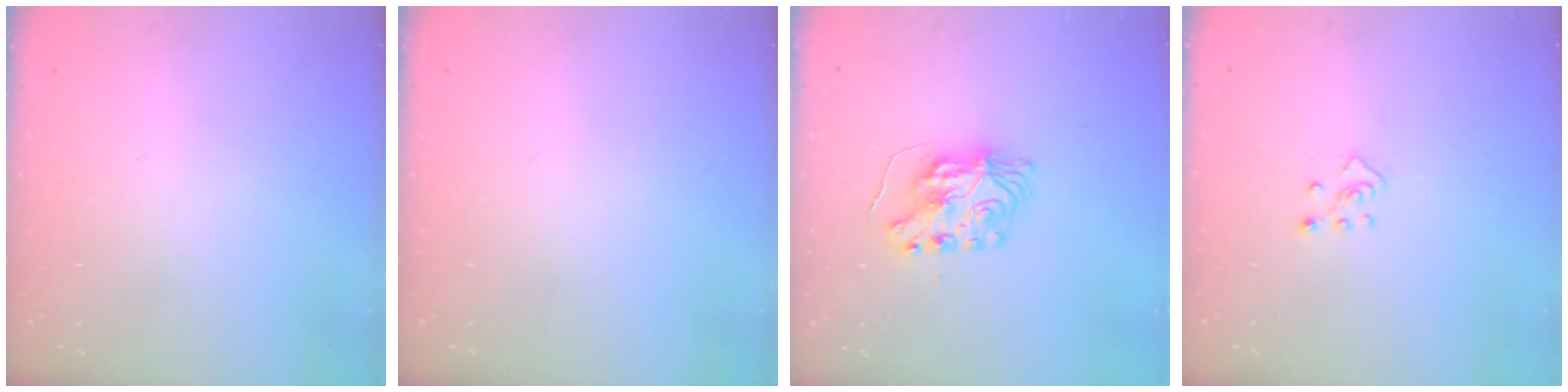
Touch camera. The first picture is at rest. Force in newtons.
{"total": 0.0}
{"total": 8.2, "press": 8.2, "slide": 0.5}
{"total": 4.7, "press": 4.6, "slide": 0.6}